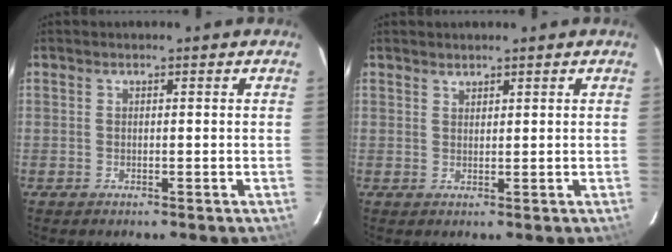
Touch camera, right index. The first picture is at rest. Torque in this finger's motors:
{"motor_torque": [-0.09, 0.05, -0.03, 0.00]}